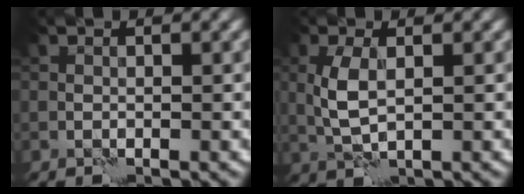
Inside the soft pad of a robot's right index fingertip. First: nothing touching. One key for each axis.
{"total": 3.3, "fx": 0.3, "fy": 1.5, "fz": 2.9, "tx": -0.068, "ty": 0.004, "tz": 0.008}